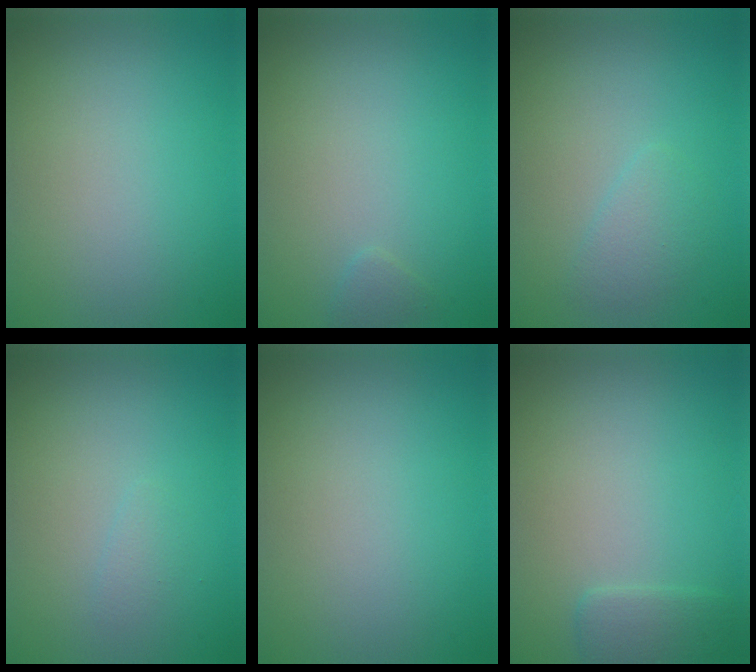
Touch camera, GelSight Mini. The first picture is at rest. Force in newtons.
{"total": 0.6, "press": 0.6, "slide": 0.1}
{"total": 1.6, "press": 1.6, "slide": 0.1}
{"total": 0.8, "press": 0.8, "slide": 0.0}
{"total": 0.0}
{"total": 1.6, "press": 1.6, "slide": 0.1}